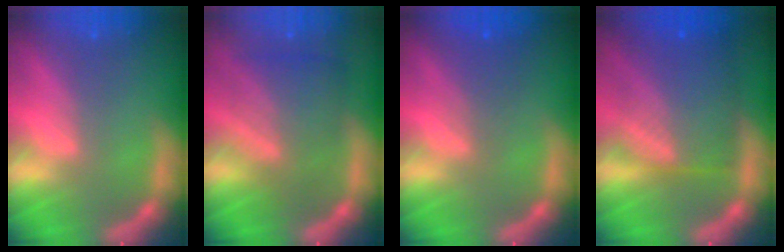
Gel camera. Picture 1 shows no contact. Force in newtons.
{"total": 7.1}
{"total": 2.5}
{"total": 9.5}